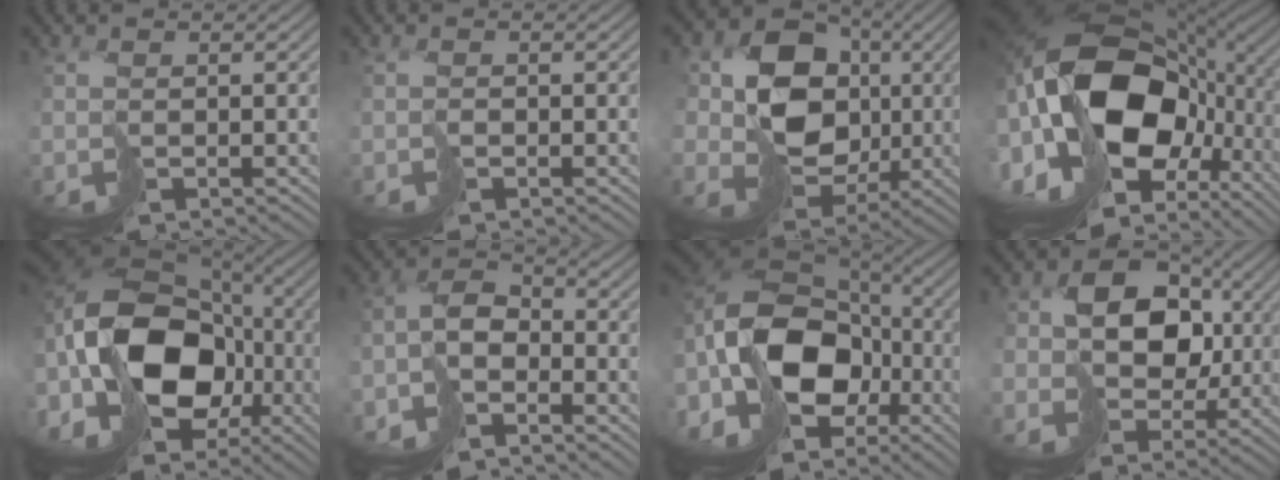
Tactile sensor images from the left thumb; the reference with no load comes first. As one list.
[{"total": 0.7, "force": [-0.6, 0.0, -0.3], "torque": [0.008, 0.003, -0.013]}, {"total": 14.8, "force": [1.4, 12.9, 7.2], "torque": [-0.144, -0.008, 0.026]}, {"total": 20.3, "force": [-1.5, 12.2, 16.1], "torque": [-0.319, -0.014, -0.021]}, {"total": 18.4, "force": [-1.9, 12.5, 13.3], "torque": [-0.291, -0.006, -0.028]}, {"total": 6.0, "force": [-4.8, 2.7, 2.5], "torque": [-0.036, 0.003, -0.102]}, {"total": 17.1, "force": [-3.4, 11.8, 11.9], "torque": [-0.257, -0.014, -0.052]}, {"total": 8.1, "force": [0.5, 6.9, 4.2], "torque": [-0.047, -0.002, -0.005]}]